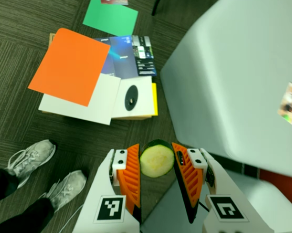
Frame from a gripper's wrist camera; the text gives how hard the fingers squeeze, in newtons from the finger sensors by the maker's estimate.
{"total": 10.4, "left": 11.4, "right": 9.3}